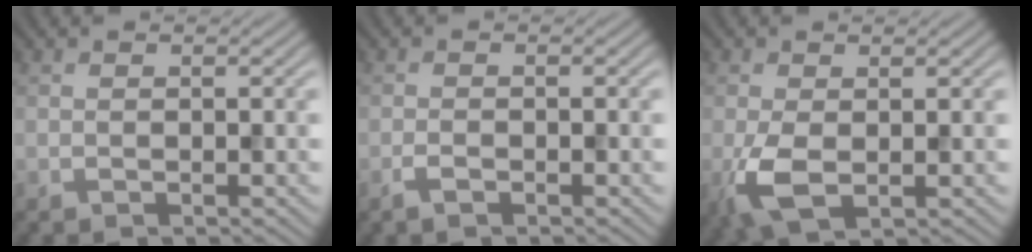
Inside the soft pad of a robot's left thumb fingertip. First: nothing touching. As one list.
[{"total": 1.3, "force": [-0.9, 0.4, 0.9], "torque": [-0.020, 0.000, -0.018]}, {"total": 4.8, "force": [-0.9, 2.6, 4.0], "torque": [-0.100, -0.012, -0.018]}]